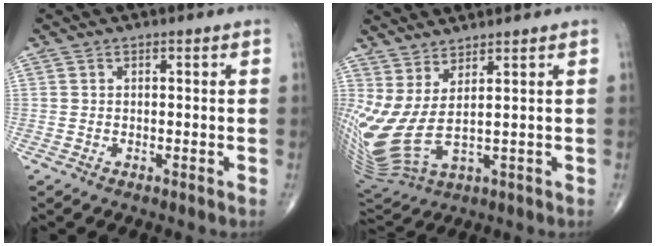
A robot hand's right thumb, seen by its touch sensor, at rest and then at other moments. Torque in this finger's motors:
{"motor_torque": [-0.70, 1.37, 1.52, 0.42, 0.53]}